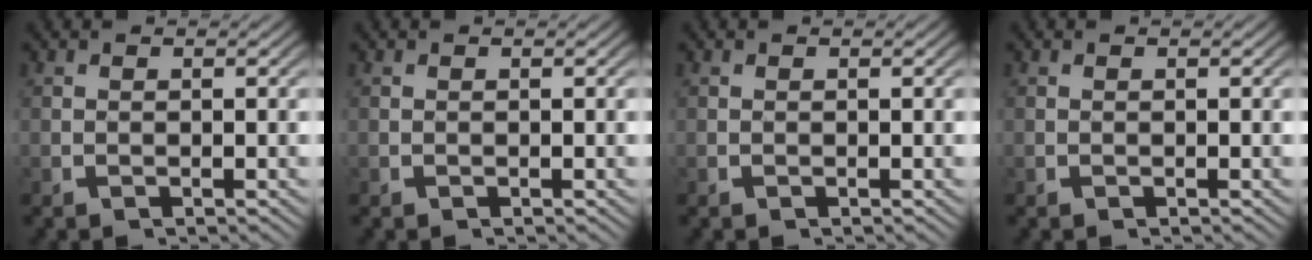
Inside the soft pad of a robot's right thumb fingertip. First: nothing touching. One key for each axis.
{"total": 0.0}
{"total": 0.0}
{"total": 0.0}